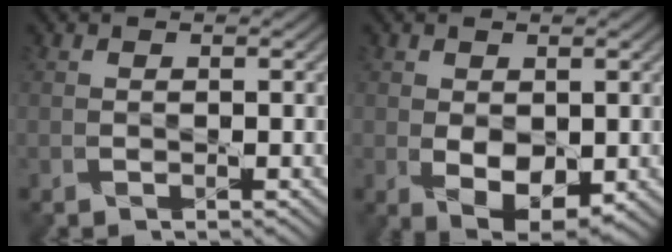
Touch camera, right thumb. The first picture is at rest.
{"total": 4.9, "force": [-0.3, 3.0, 3.8], "torque": [-0.078, -0.012, 0.001]}